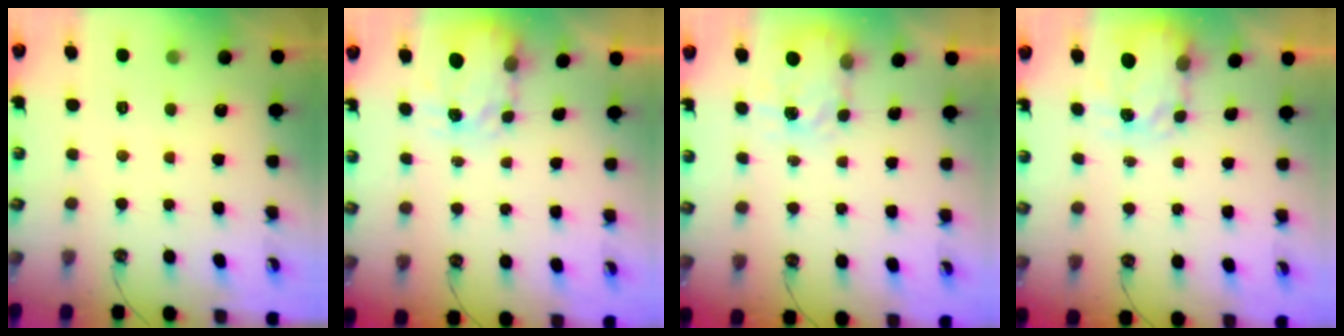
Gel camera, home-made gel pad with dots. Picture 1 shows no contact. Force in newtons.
{"total": 3.6, "press": 3.5, "slide": 0.5}
{"total": 3.8, "press": 3.7, "slide": 0.6}
{"total": 3.8, "press": 3.7, "slide": 0.5}